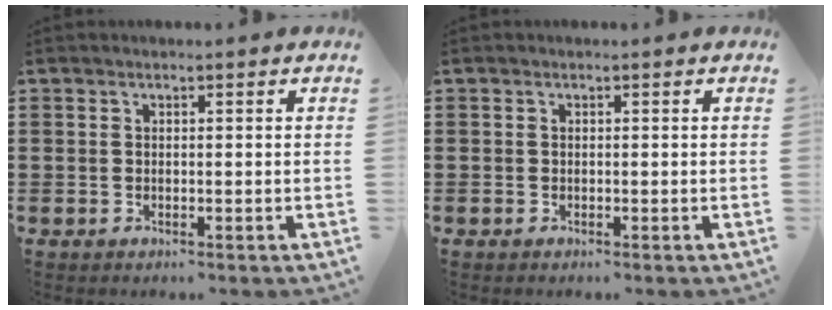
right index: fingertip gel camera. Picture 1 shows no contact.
{"total": 0.0}